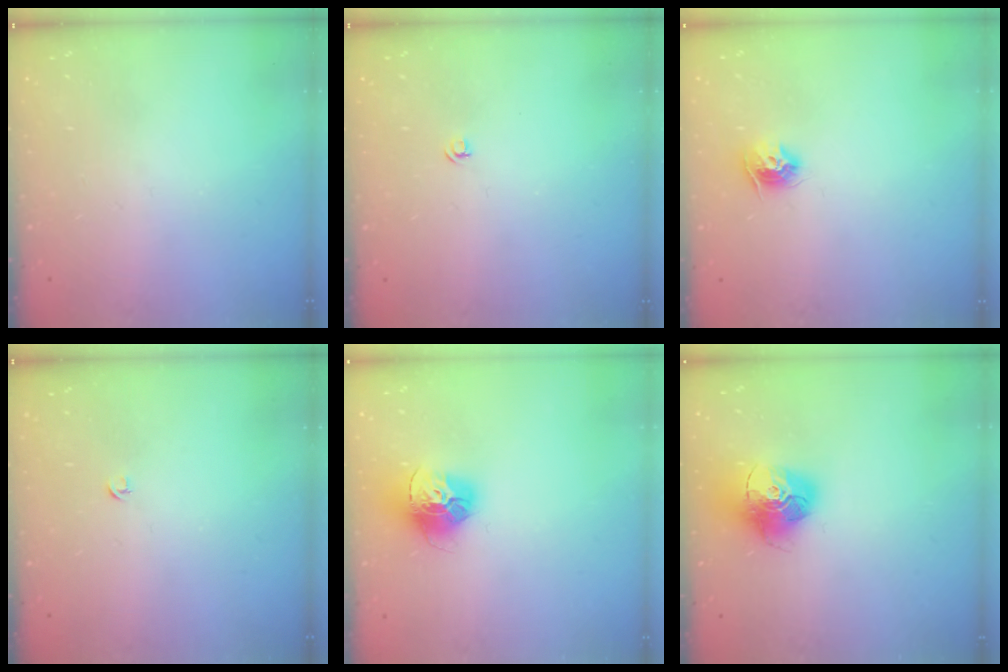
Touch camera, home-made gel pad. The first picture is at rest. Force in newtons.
{"total": 3.5, "press": 3.4, "slide": 0.5}
{"total": 9.6, "press": 9.6, "slide": 0.7}
{"total": 2.7, "press": 2.6, "slide": 0.6}
{"total": 14.8, "press": 14.8, "slide": 1.6}
{"total": 16.5, "press": 16.4, "slide": 1.5}